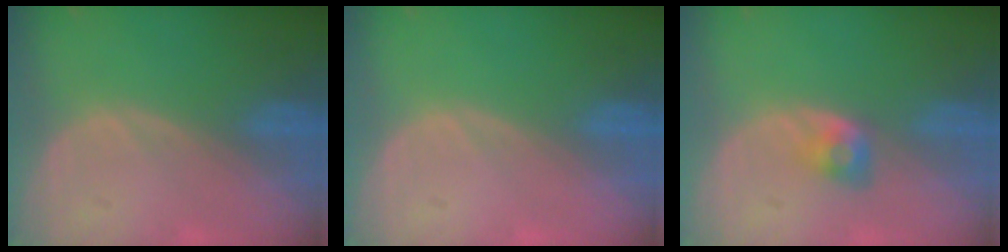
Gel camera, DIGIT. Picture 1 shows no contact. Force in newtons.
{"total": 0.0}
{"total": 2.9, "press": 2.5, "slide": 1.4}